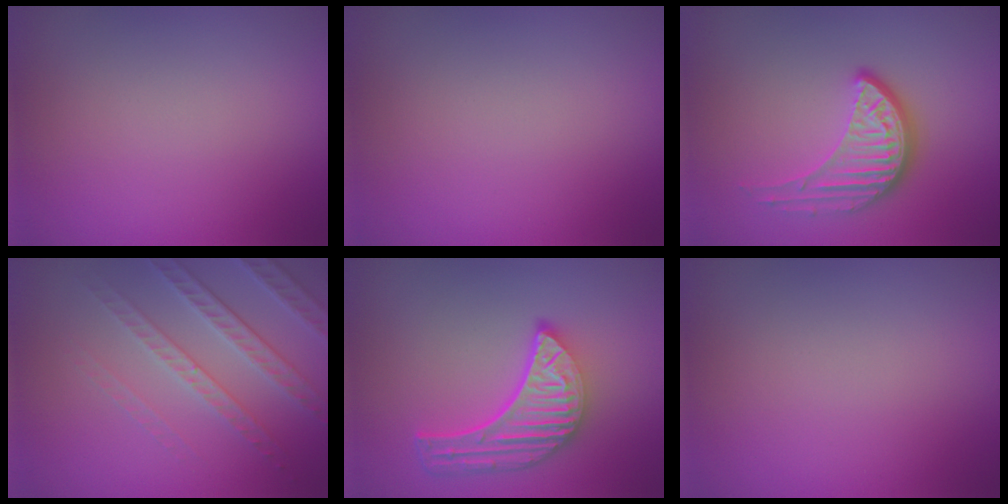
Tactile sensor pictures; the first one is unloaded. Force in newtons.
{"total": 0.0}
{"total": 4.0, "press": 3.0, "slide": 2.6}
{"total": 3.6, "press": 3.5, "slide": 0.5}
{"total": 5.7, "press": 4.2, "slide": 3.8}
{"total": 0.0}